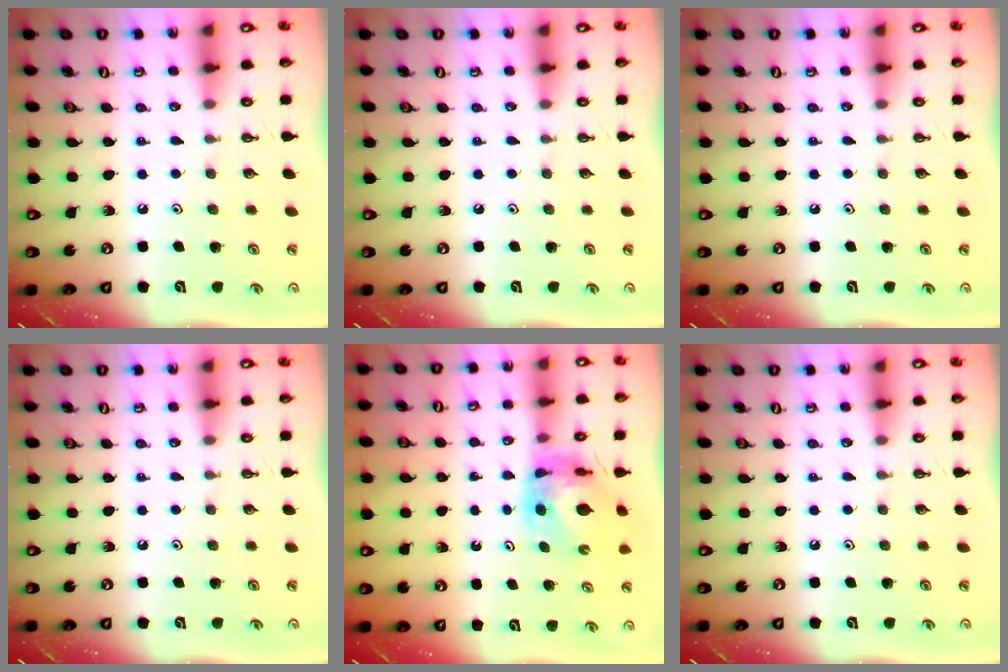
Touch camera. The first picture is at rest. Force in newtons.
{"total": 0.0}
{"total": 0.0}
{"total": 0.0}
{"total": 7.0, "press": 7.0, "slide": 0.7}
{"total": 0.0}